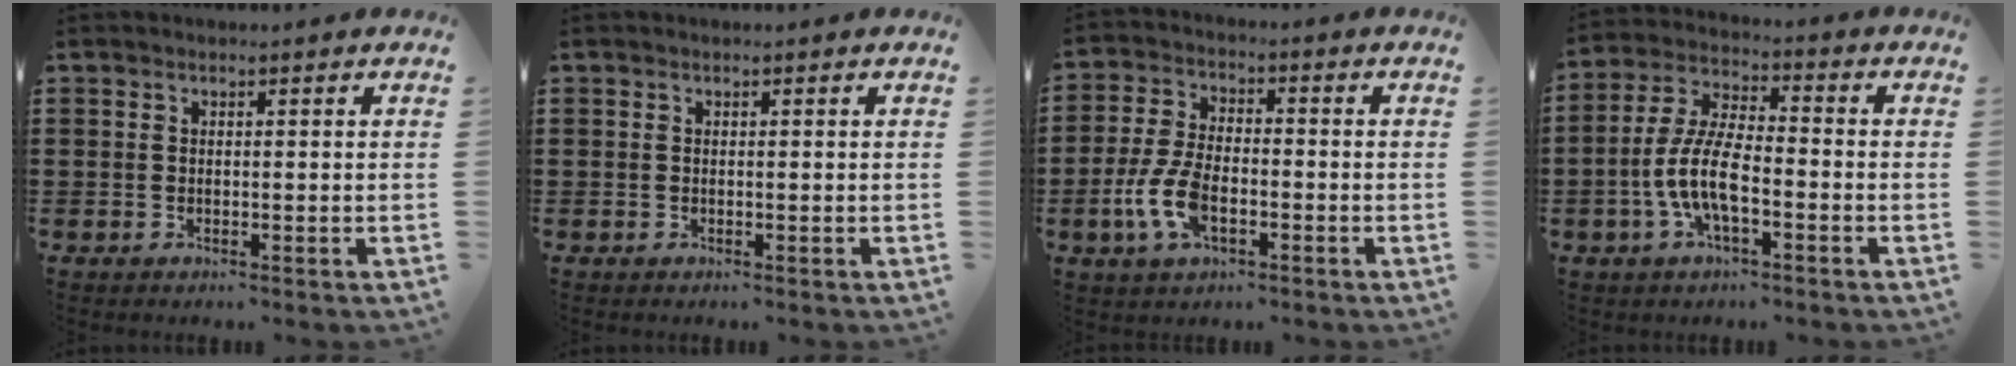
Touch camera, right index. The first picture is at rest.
{"total": 0.0}
{"total": 7.7, "force": [-2.5, 3.7, 6.2], "torque": [-0.154, -0.009, -0.053]}
{"total": 8.2, "force": [-2.7, 2.9, 7.2], "torque": [-0.175, -0.010, -0.060]}